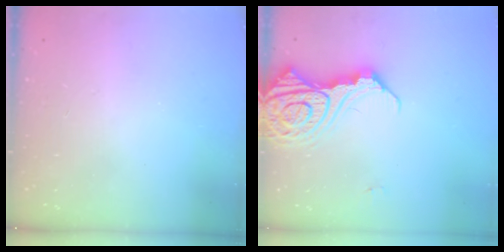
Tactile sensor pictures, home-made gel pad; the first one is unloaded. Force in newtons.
{"total": 19.2, "press": 19.1, "slide": 2.1}